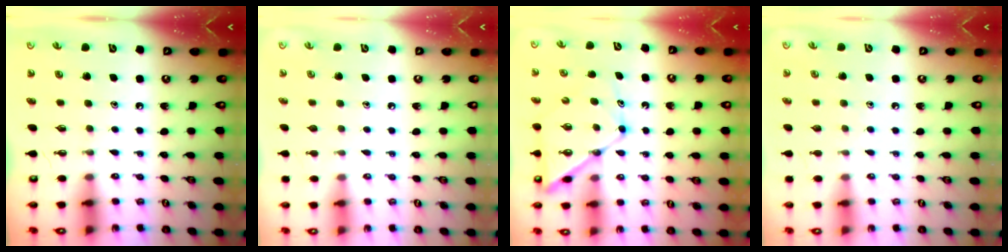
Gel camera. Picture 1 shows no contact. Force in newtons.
{"total": 0.5, "press": 0.5, "slide": 0.1}
{"total": 11.2, "press": 11.1, "slide": 1.0}
{"total": 3.0, "press": 2.9, "slide": 0.3}